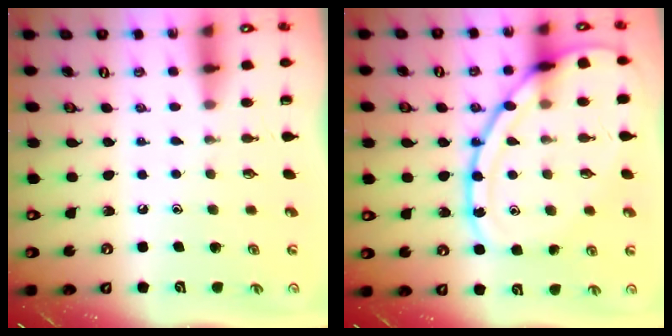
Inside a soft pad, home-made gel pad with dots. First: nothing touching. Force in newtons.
{"total": 17.5, "press": 17.5, "slide": 1.4}